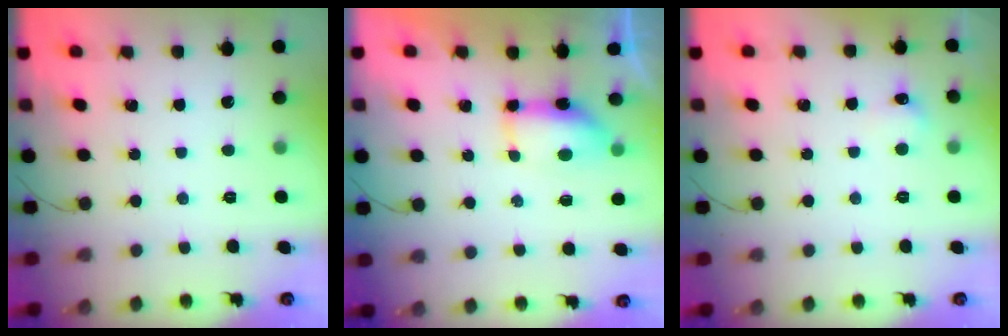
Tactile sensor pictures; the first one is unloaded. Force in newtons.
{"total": 7.2, "press": 7.2, "slide": 0.4}
{"total": 4.7, "press": 4.5, "slide": 1.3}